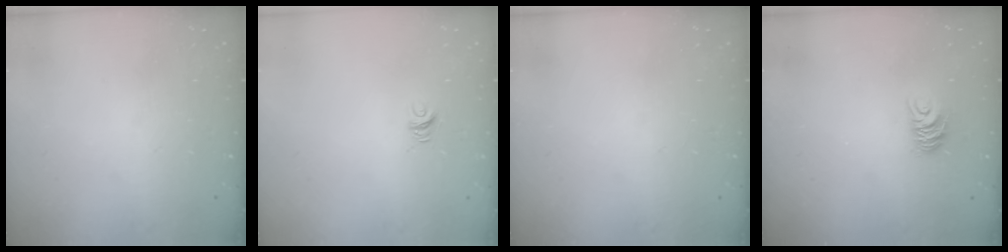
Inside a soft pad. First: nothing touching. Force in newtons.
{"total": 4.6, "press": 4.6, "slide": 0.3}
{"total": 0.0}
{"total": 7.3, "press": 7.3, "slide": 0.4}